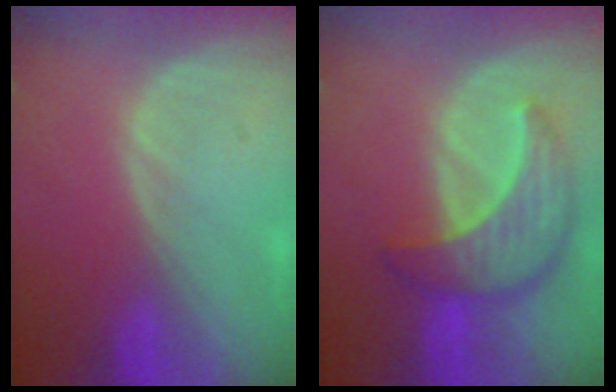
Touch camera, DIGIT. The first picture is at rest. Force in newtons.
{"total": 8.7, "press": 7.9, "slide": 3.7}